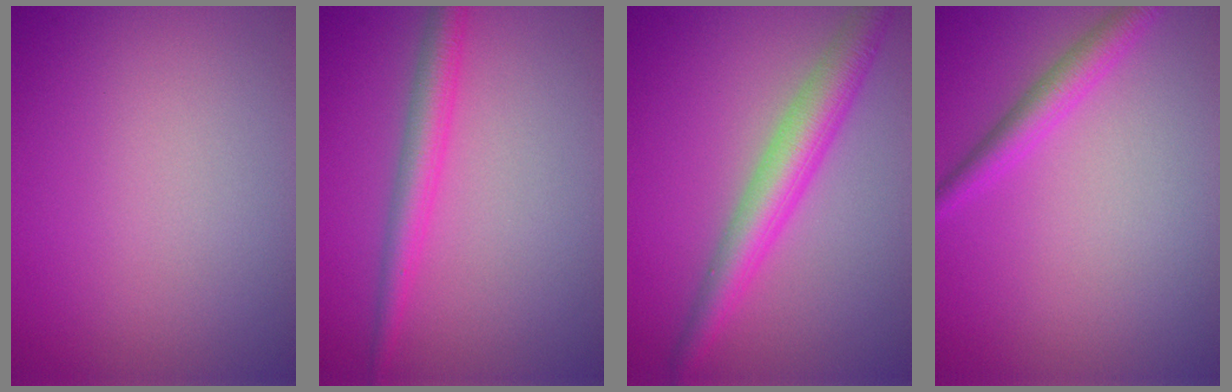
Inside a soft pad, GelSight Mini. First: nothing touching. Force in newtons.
{"total": 3.0, "press": 3.0, "slide": 0.1}
{"total": 5.0, "press": 5.0, "slide": 0.1}
{"total": 2.6, "press": 2.5, "slide": 0.1}